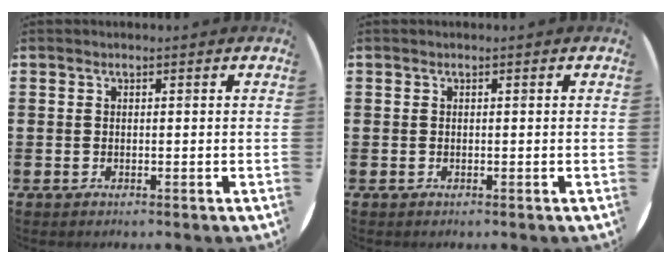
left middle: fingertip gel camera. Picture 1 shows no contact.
{"total": 0.0}